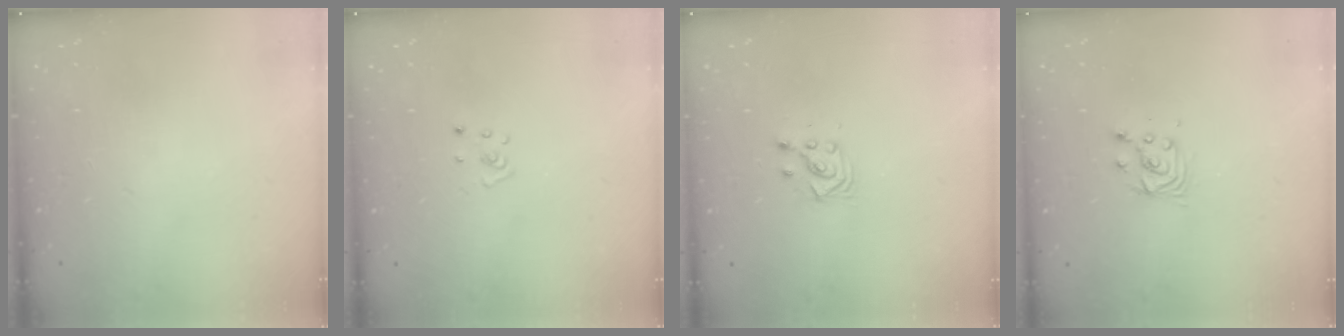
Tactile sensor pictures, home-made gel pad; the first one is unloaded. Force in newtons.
{"total": 2.2, "press": 2.2, "slide": 0.2}
{"total": 3.4, "press": 3.3, "slide": 1.0}
{"total": 3.8, "press": 3.7, "slide": 0.5}